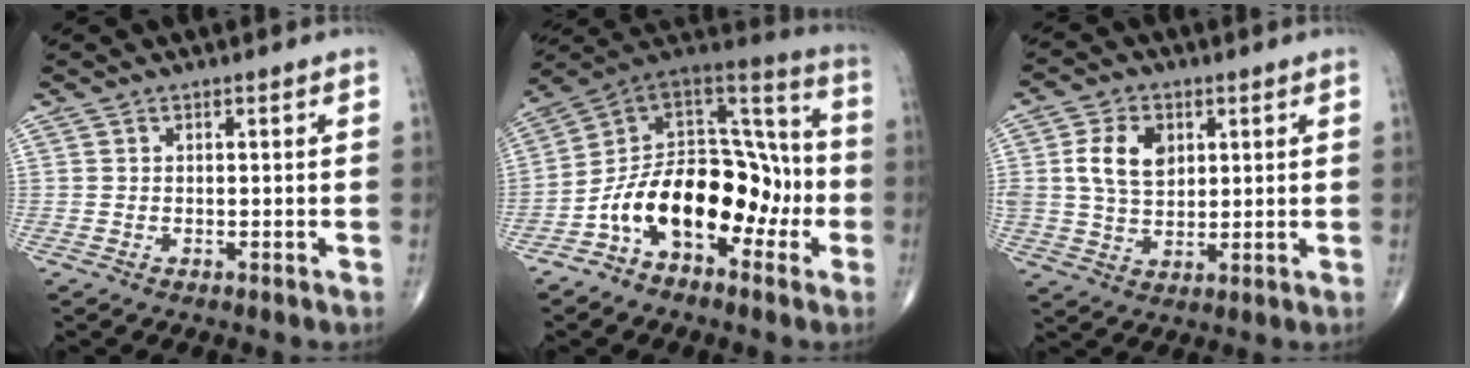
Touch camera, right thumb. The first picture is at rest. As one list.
[{"total": 20.1, "force": [-6.3, 12.5, 14.4], "torque": [-0.190, 0.086, -0.105]}, {"total": 9.6, "force": [2.6, 6.7, 6.4], "torque": [-0.102, -0.005, 0.052]}]